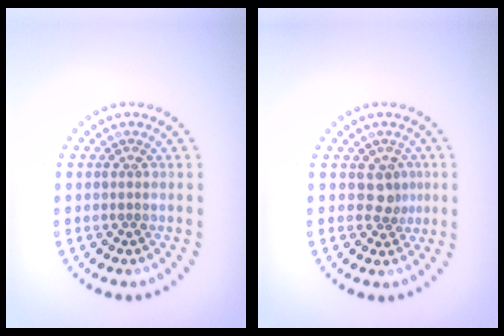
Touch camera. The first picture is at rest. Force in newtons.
{"total": 2.2, "press": 1.7, "slide": 1.4}